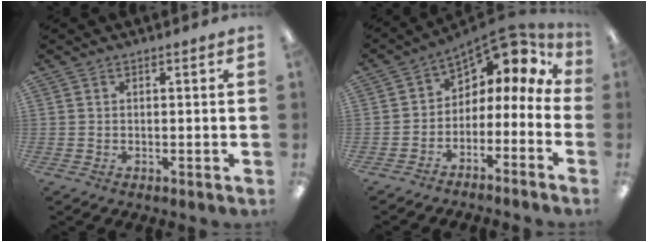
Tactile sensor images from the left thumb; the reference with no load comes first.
{"total": 4.7, "force": [2.1, 3.8, 1.9], "torque": [-0.021, -0.033, 0.034]}